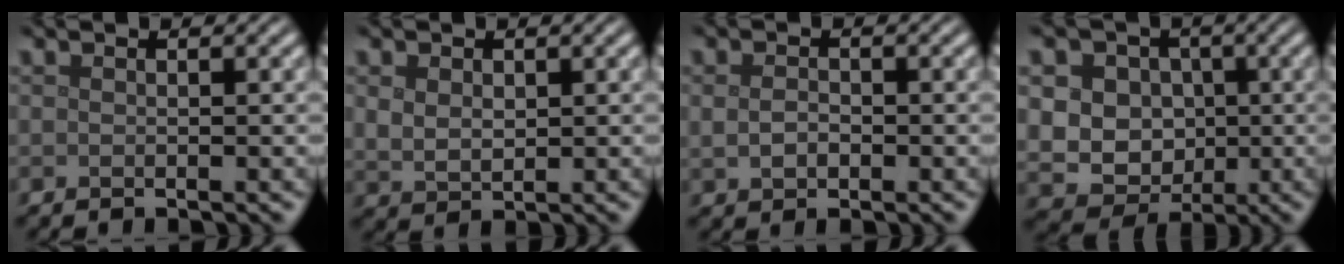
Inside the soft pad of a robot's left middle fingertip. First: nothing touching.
{"total": 2.3, "force": [0.7, 1.6, 1.4], "torque": [-0.034, -0.003, 0.018]}
{"total": 1.7, "force": [0.0, 1.1, 1.2], "torque": [-0.029, -0.002, 0.001]}
{"total": 11.5, "force": [1.4, 10.3, 4.9], "torque": [-0.099, 0.022, 0.015]}